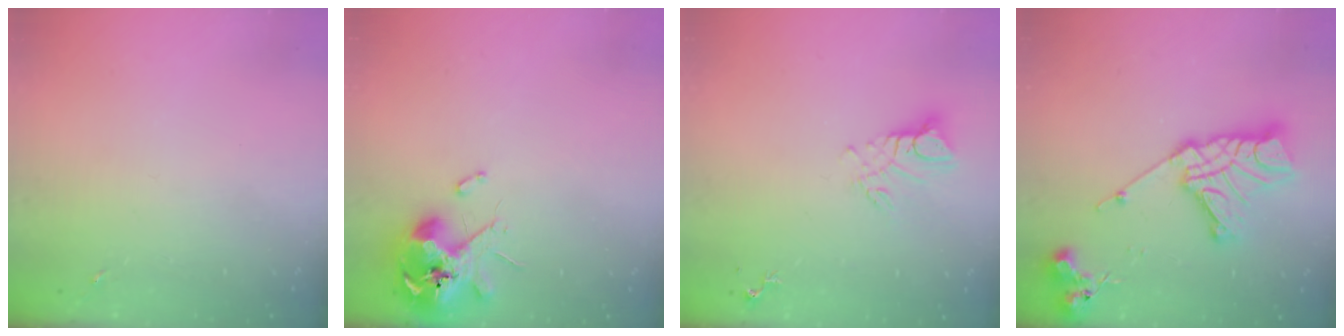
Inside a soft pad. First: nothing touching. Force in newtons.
{"total": 10.5, "press": 10.4, "slide": 1.6}
{"total": 7.6, "press": 7.6, "slide": 0.7}
{"total": 19.3, "press": 19.2, "slide": 1.8}